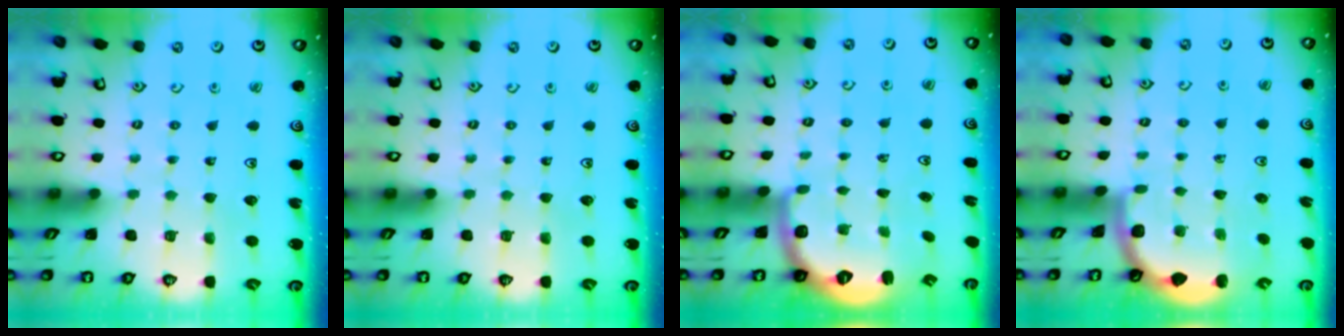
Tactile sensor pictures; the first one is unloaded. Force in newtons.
{"total": 0.0}
{"total": 2.7, "press": 1.6, "slide": 2.2}
{"total": 1.8, "press": 1.8, "slide": 0.0}